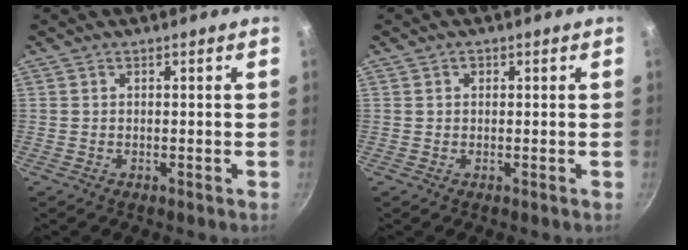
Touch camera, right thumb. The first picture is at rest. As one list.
[{"total": 0.8, "force": [0.2, 0.7, 0.3], "torque": [-0.001, 0.002, 0.002]}]